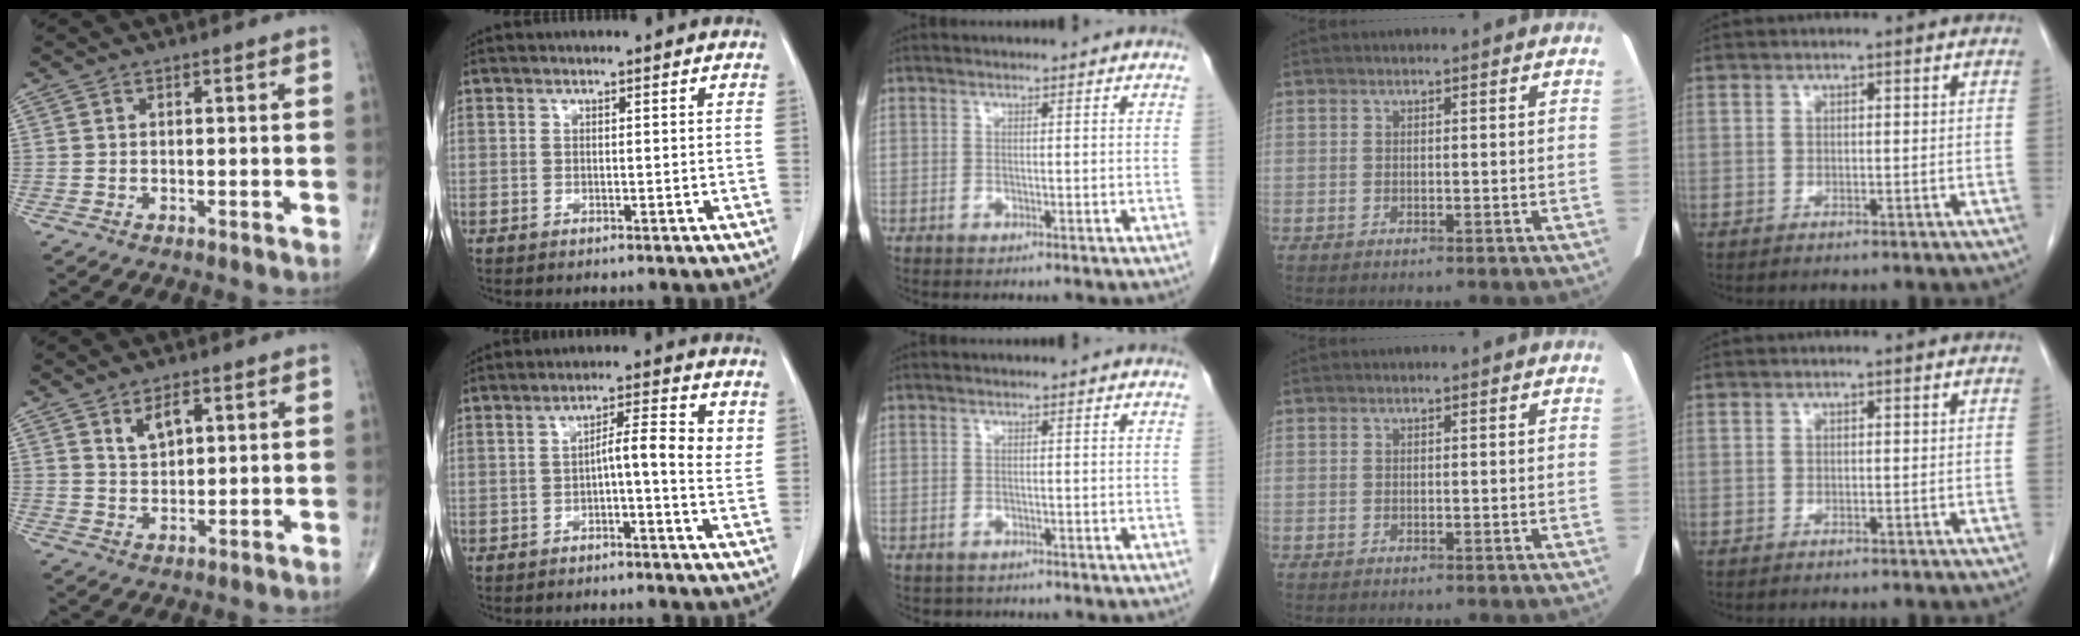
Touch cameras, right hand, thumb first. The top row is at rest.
{"thumb": {"total": 4.6, "force": [2.2, 2.5, 3.2], "torque": [-0.047, -0.014, 0.042]}, "index": {"total": 6.1, "force": [0.5, 0.7, 6.1], "torque": [-0.093, 0.016, 0.003]}, "middle": {"total": 1.3, "force": [-1.1, 0.7, -0.1], "torque": [-0.013, -0.002, -0.015]}}